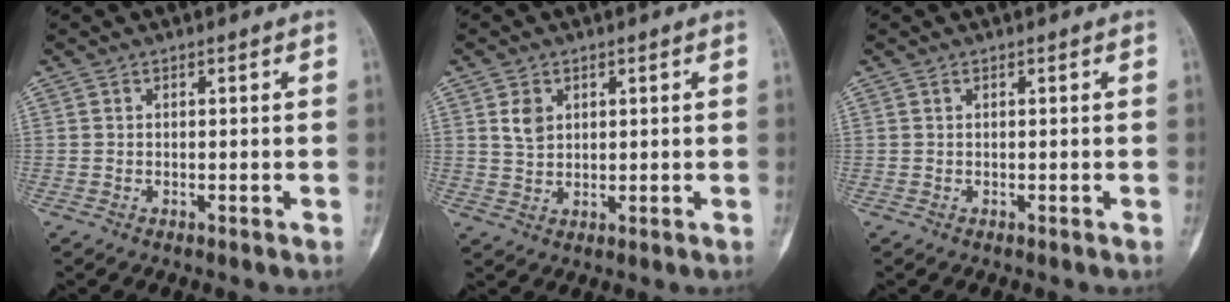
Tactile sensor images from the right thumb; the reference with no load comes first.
{"total": 3.5, "force": [1.3, 2.7, 1.9], "torque": [-0.020, -0.008, 0.028]}
{"total": 0.0}